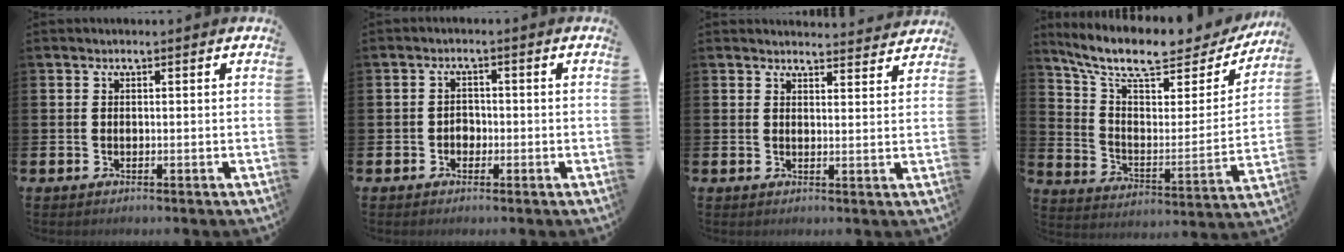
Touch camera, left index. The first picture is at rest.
{"total": 1.8, "force": [-0.8, 1.6, 0.6], "torque": [-0.013, 0.005, -0.018]}
{"total": 3.1, "force": [3.1, 0.3, -0.1], "torque": [0.011, -0.026, 0.054]}
{"total": 10.6, "force": [9.0, 3.3, 4.7], "torque": [-0.121, -0.057, 0.151]}